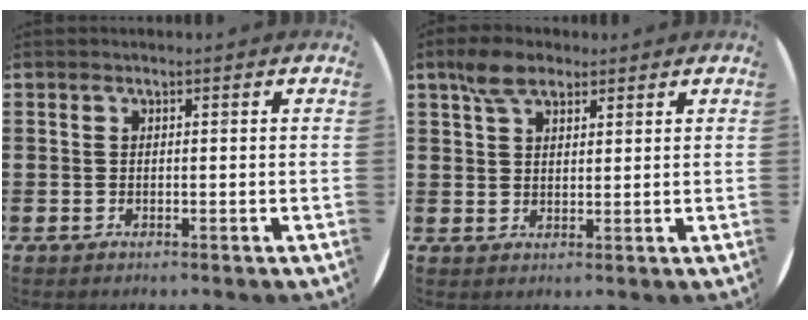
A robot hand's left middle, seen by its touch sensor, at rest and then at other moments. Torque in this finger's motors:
{"motor_torque": [0.27, -0.24, -0.09, -0.04]}